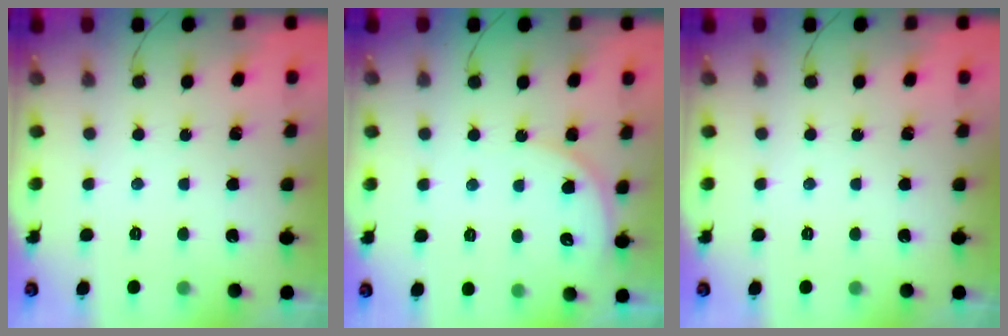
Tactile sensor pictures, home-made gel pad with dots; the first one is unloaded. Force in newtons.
{"total": 5.9, "press": 5.9, "slide": 0.7}
{"total": 0.0}